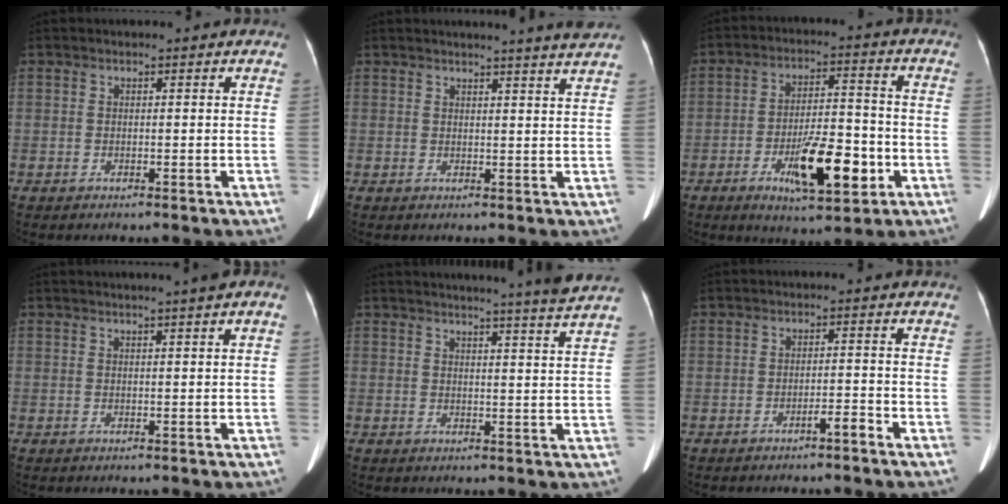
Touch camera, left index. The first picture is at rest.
{"total": 5.9, "force": [5.4, -1.2, 2.1], "torque": [-0.027, -0.007, 0.047]}
{"total": 12.0, "force": [-4.7, 3.5, 10.4], "torque": [-0.175, 0.001, -0.072]}
{"total": 2.9, "force": [1.9, -0.4, 2.1], "torque": [-0.031, 0.014, 0.028]}
{"total": 10.6, "force": [9.6, -2.4, 3.8], "torque": [-0.052, -0.034, 0.104]}
{"total": 2.0, "force": [-1.6, 0.0, 1.2], "torque": [-0.018, 0.001, -0.025]}